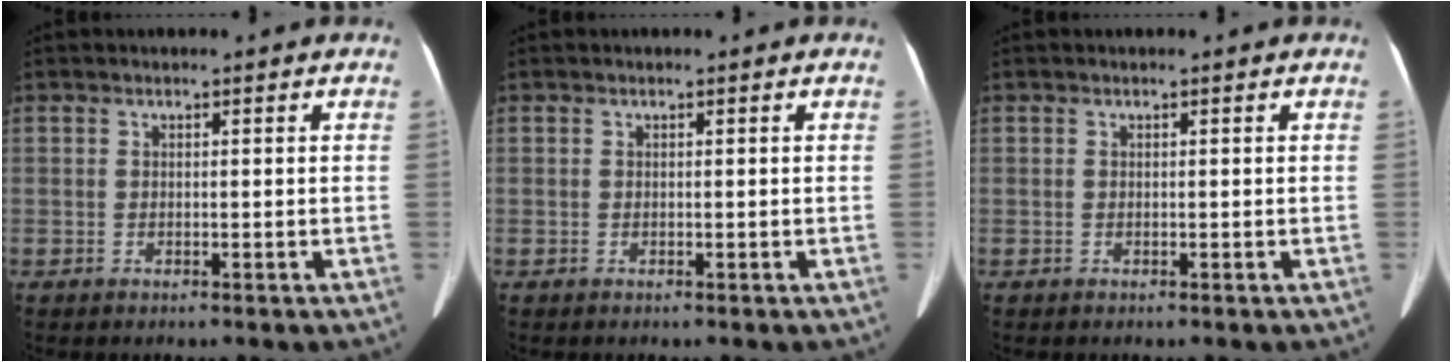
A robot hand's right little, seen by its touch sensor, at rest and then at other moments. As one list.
[{"total": 0.0}, {"total": 0.0}]